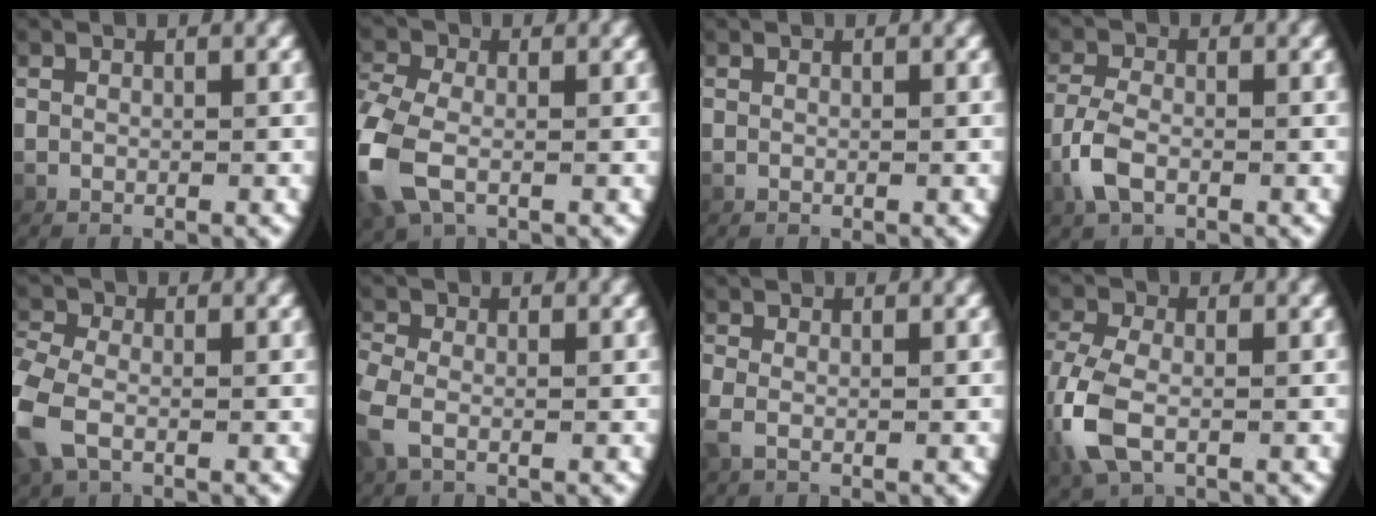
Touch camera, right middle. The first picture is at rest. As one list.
[{"total": 4.2, "force": [-0.7, 2.7, 3.1], "torque": [-0.111, -0.017, 0.001]}, {"total": 0.0}, {"total": 2.5, "force": [-0.8, 1.2, 2.0], "torque": [-0.054, -0.002, -0.011]}, {"total": 3.3, "force": [-0.6, 2.3, 2.3], "torque": [-0.086, -0.013, 0.000]}, {"total": 1.2, "force": [-0.3, 0.0, 1.1], "torque": [-0.046, -0.006, 0.008]}, {"total": 1.0, "force": [-0.1, 0.3, 0.9], "torque": [-0.035, -0.005, 0.003]}, {"total": 4.3, "force": [-0.5, 2.6, 3.5], "torque": [-0.105, -0.011, 0.003]}]